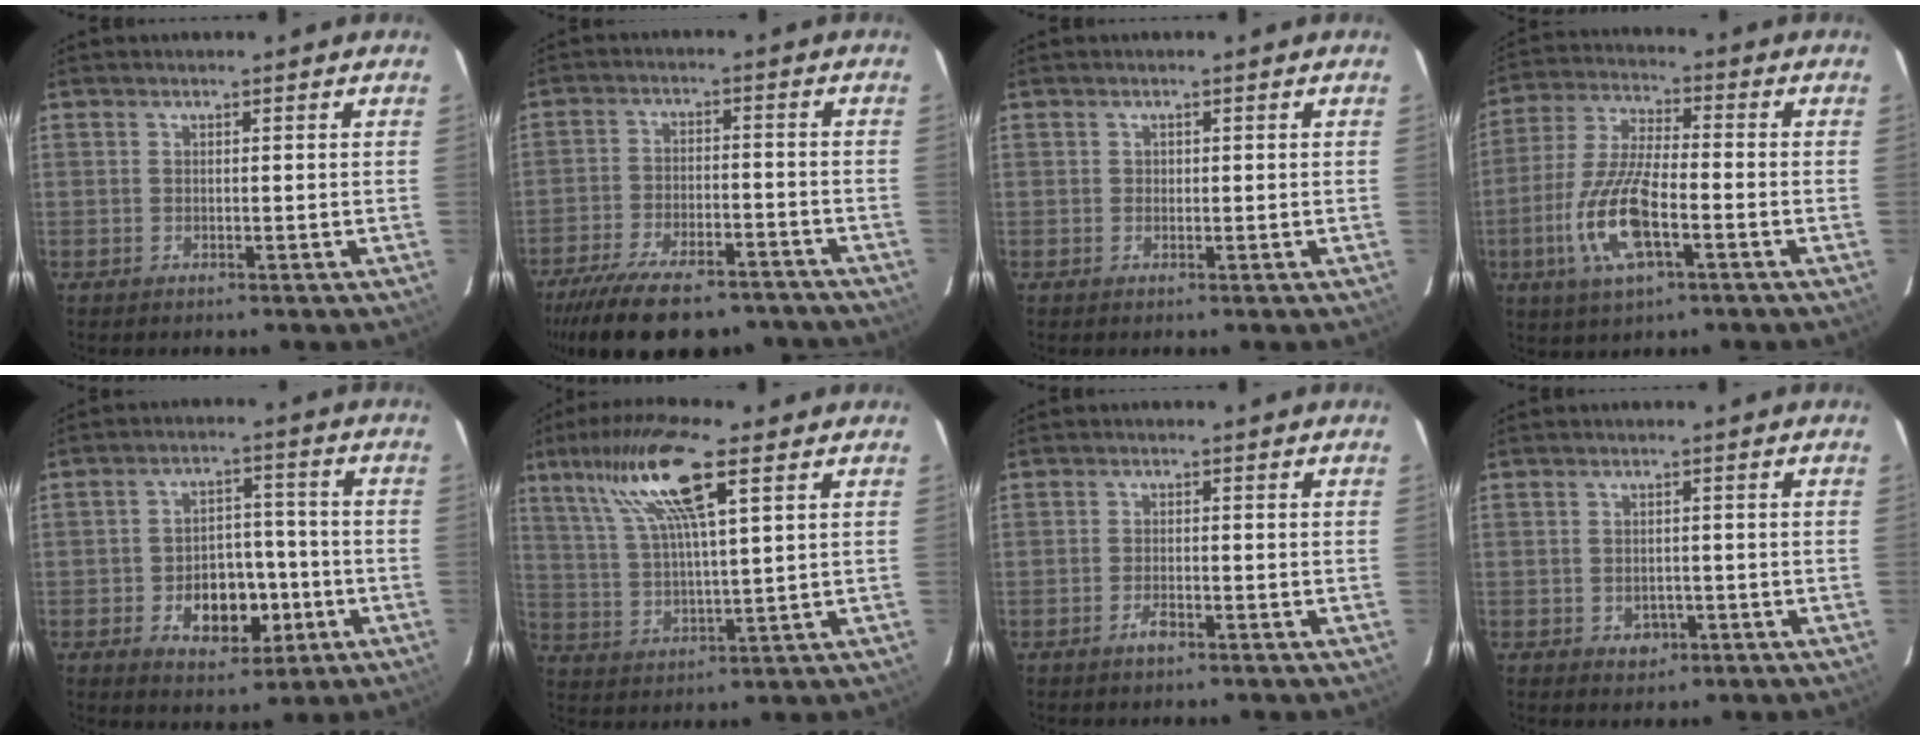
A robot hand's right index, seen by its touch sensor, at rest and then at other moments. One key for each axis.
{"total": 21.1, "fx": -17.1, "fy": 7.2, "fz": 10.1, "tx": -0.208, "ty": -0.020, "tz": -0.247}
{"total": 0.0}
{"total": 13.9, "fx": -4.9, "fy": 4.4, "fz": 12.2, "tx": -0.264, "ty": -0.009, "tz": -0.096}
{"total": 10.3, "fx": -3.7, "fy": 7.1, "fz": 6.6, "tx": -0.124, "ty": 0.015, "tz": -0.040}
{"total": 14.6, "fx": 7.5, "fy": 2.6, "fz": 12.2, "tx": -0.232, "ty": 0.019, "tz": 0.146}
{"total": 2.2, "fx": -1.4, "fy": 0.9, "fz": 1.4, "tx": -0.032, "ty": 0.000, "tz": -0.028}
{"total": 3.2, "fx": -1.1, "fy": 2.7, "fz": 1.3, "tx": -0.028, "ty": 0.003, "tz": -0.004}